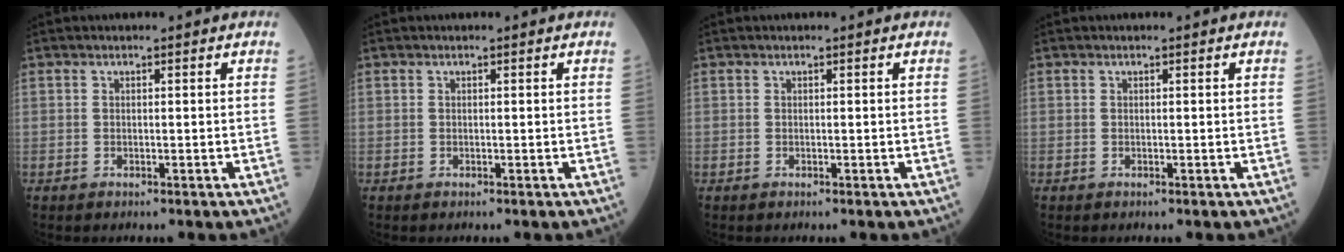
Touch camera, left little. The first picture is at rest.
{"total": 0.0}
{"total": 0.0}
{"total": 0.0}